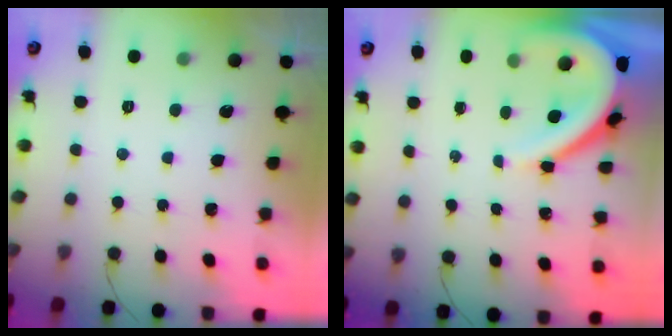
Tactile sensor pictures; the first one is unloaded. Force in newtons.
{"total": 9.6, "press": 9.5, "slide": 1.2}